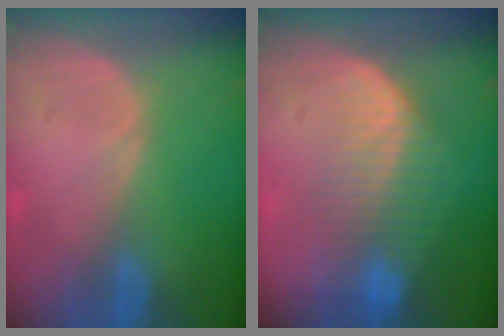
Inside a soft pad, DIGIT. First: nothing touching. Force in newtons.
{"total": 8.0, "press": 7.0, "slide": 3.8}